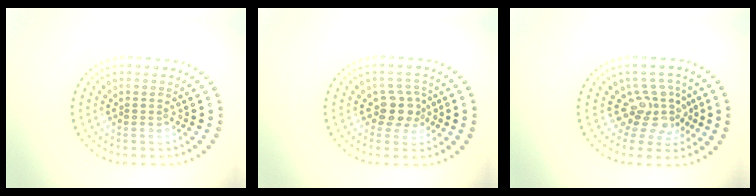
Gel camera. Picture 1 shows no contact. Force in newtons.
{"total": 2.5, "press": 2.1, "slide": 1.4}
{"total": 3.6, "press": 2.5, "slide": 2.5}